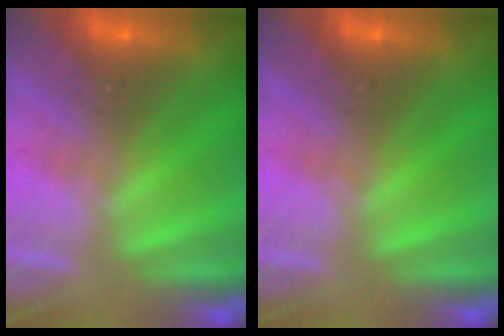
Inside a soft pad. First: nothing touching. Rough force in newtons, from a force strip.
{"total": 0.0}